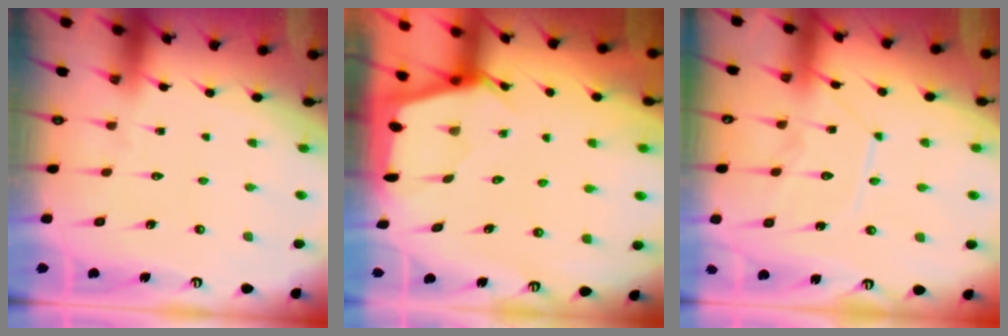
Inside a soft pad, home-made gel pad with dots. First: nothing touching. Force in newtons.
{"total": 2.4, "press": 2.4, "slide": 0.3}
{"total": 10.3, "press": 10.3, "slide": 0.6}